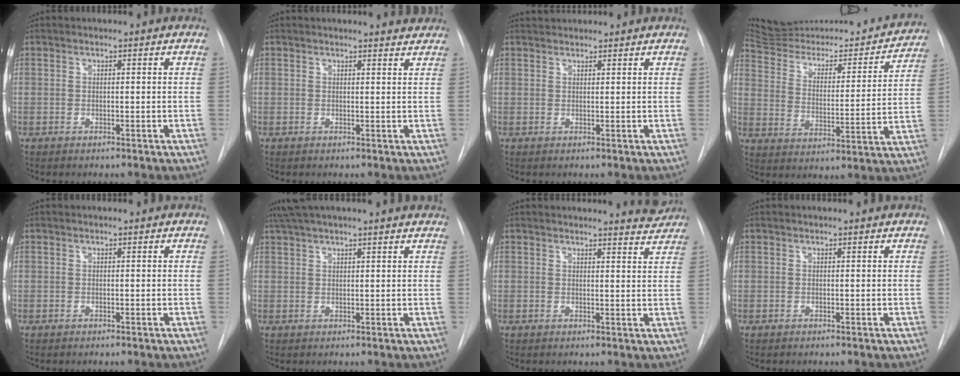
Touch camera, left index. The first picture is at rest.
{"total": 2.5, "force": [2.5, 0.3, 0.2], "torque": [-0.008, -0.003, 0.015]}
{"total": 2.3, "force": [2.2, 0.4, 0.4], "torque": [-0.009, 0.030, 0.040]}
{"total": 23.4, "force": [22.0, 4.7, 6.6], "torque": [-0.099, -0.044, 0.304]}
{"total": 0.0}
{"total": 11.3, "force": [9.7, -0.2, 5.8], "torque": [-0.105, 0.038, 0.132]}
{"total": 3.5, "force": [3.4, -0.3, 0.0], "torque": [-0.006, -0.027, 0.028]}
{"total": 0.0}